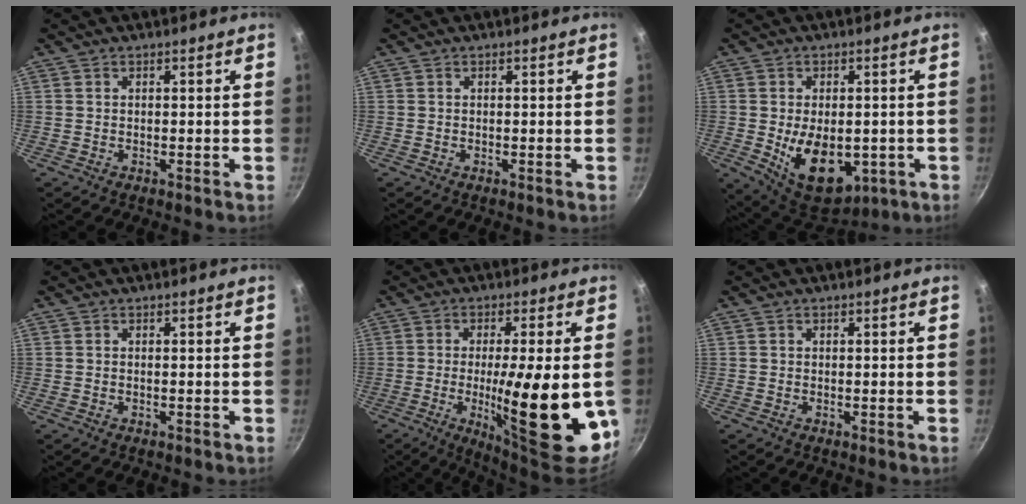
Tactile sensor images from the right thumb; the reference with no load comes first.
{"total": 0.0}
{"total": 14.5, "force": [-2.8, 9.0, 11.1], "torque": [-0.137, -0.010, -0.020]}
{"total": 0.0}
{"total": 21.1, "force": [-3.4, 5.3, 20.1], "torque": [-0.283, -0.006, -0.042]}
{"total": 0.0}